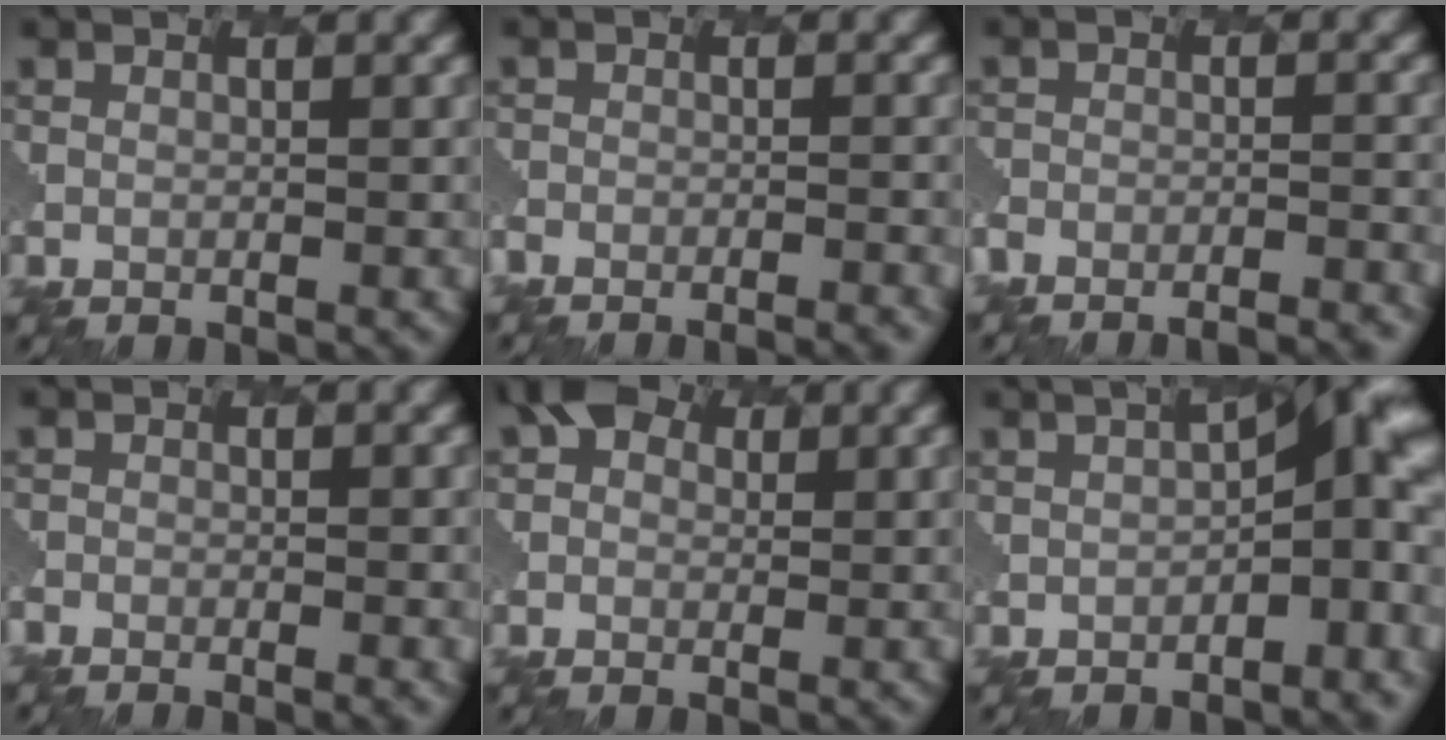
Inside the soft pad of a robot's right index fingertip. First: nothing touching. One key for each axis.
{"total": 5.3, "fx": -5.0, "fy": 1.2, "fz": 1.4, "tx": -0.003, "ty": 0.007, "tz": -0.055}
{"total": 8.3, "fx": -8.0, "fy": 1.7, "fz": 1.3, "tx": -0.006, "ty": 0.007, "tz": -0.094}
{"total": 3.1, "fx": -2.4, "fy": 0.9, "fz": 1.7, "tx": -0.015, "ty": 0.014, "tz": -0.033}
{"total": 3.3, "fx": 1.1, "fy": 2.6, "fz": 1.7, "tx": -0.017, "ty": 0.020, "tz": -0.001}
{"total": 10.0, "fx": -0.8, "fy": 4.5, "fz": 8.9, "tx": -0.102, "ty": 0.011, "tz": -0.010}